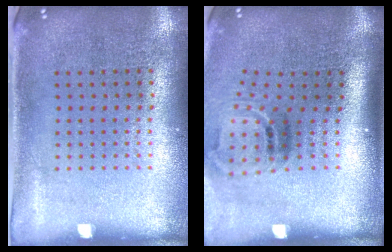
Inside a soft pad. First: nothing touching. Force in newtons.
{"total": 1.9, "press": 1.2, "slide": 1.5}